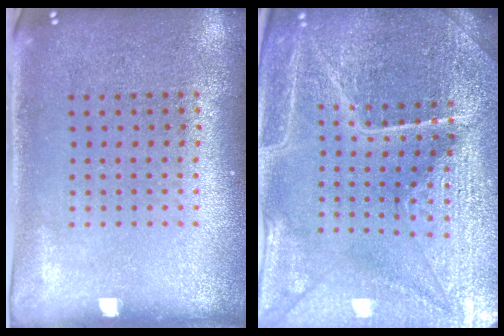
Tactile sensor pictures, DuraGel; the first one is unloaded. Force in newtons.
{"total": 5.2, "press": 4.9, "slide": 2.0}